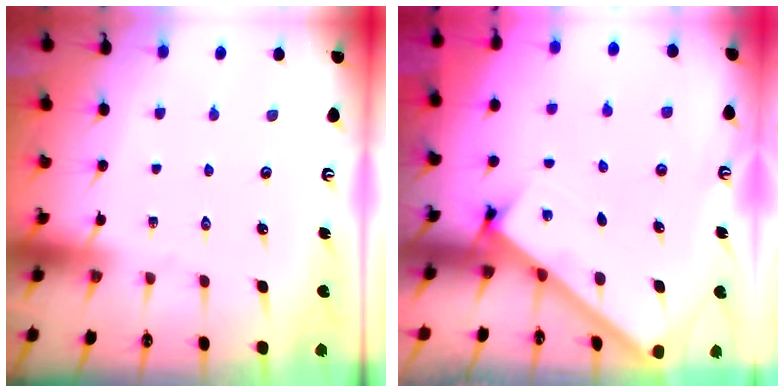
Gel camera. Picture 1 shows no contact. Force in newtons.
{"total": 2.3, "press": 2.3, "slide": 0.3}